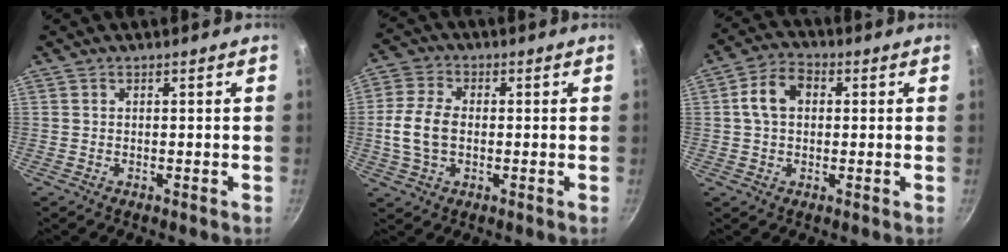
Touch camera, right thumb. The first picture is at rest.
{"total": 9.0, "force": [-0.4, 6.3, 6.5], "torque": [-0.120, 0.011, -0.015]}
{"total": 7.6, "force": [1.2, 5.4, 5.2], "torque": [-0.076, 0.019, 0.011]}